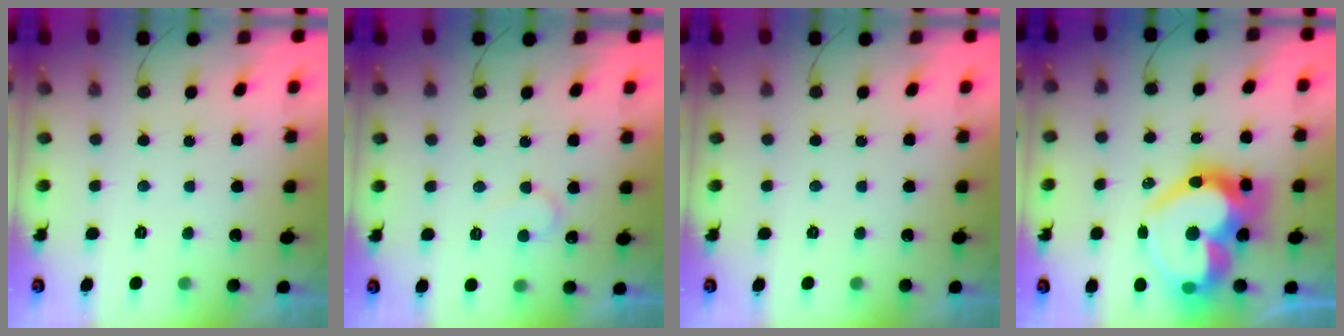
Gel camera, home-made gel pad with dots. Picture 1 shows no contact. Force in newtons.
{"total": 6.9, "press": 6.8, "slide": 0.4}
{"total": 0.0}
{"total": 27.0, "press": 26.9, "slide": 2.6}